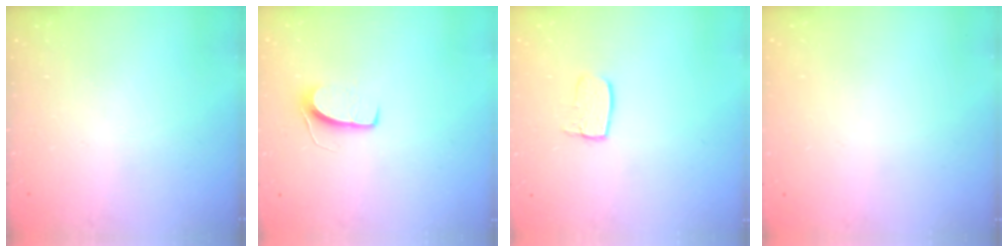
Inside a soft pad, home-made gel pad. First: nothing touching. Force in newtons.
{"total": 6.5, "press": 6.5, "slide": 0.4}
{"total": 6.0, "press": 6.0, "slide": 0.5}
{"total": 0.0}